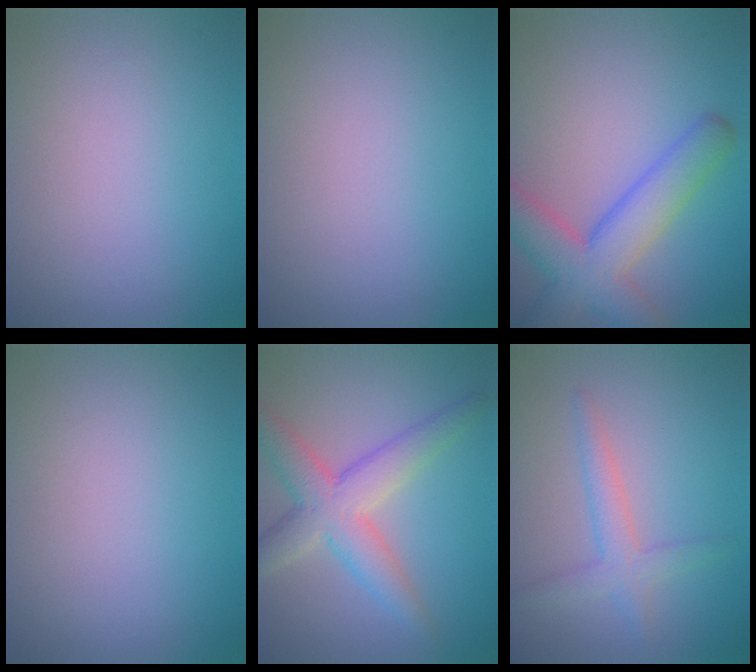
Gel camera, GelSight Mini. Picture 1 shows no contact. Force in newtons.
{"total": 0.0}
{"total": 6.6, "press": 6.6, "slide": 0.3}
{"total": 0.0}
{"total": 4.2, "press": 4.2, "slide": 0.4}
{"total": 2.5, "press": 2.5, "slide": 0.1}